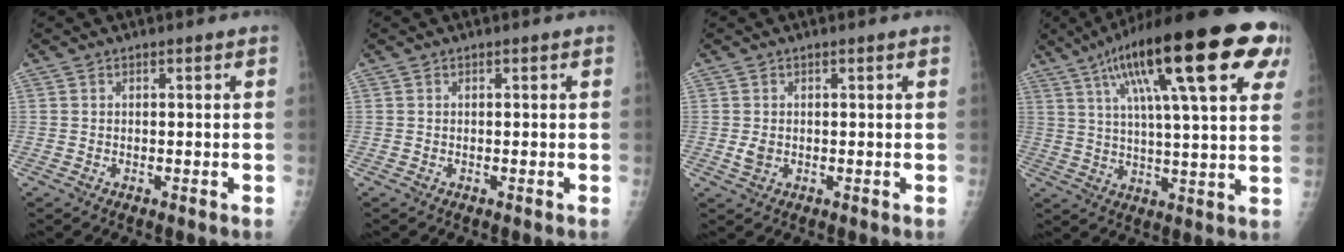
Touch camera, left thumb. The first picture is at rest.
{"total": 0.0}
{"total": 1.8, "force": [0.1, 1.2, 1.4], "torque": [-0.026, -0.001, 0.008]}
{"total": 27.4, "force": [12.5, 6.7, 23.5], "torque": [-0.354, 0.011, 0.185]}